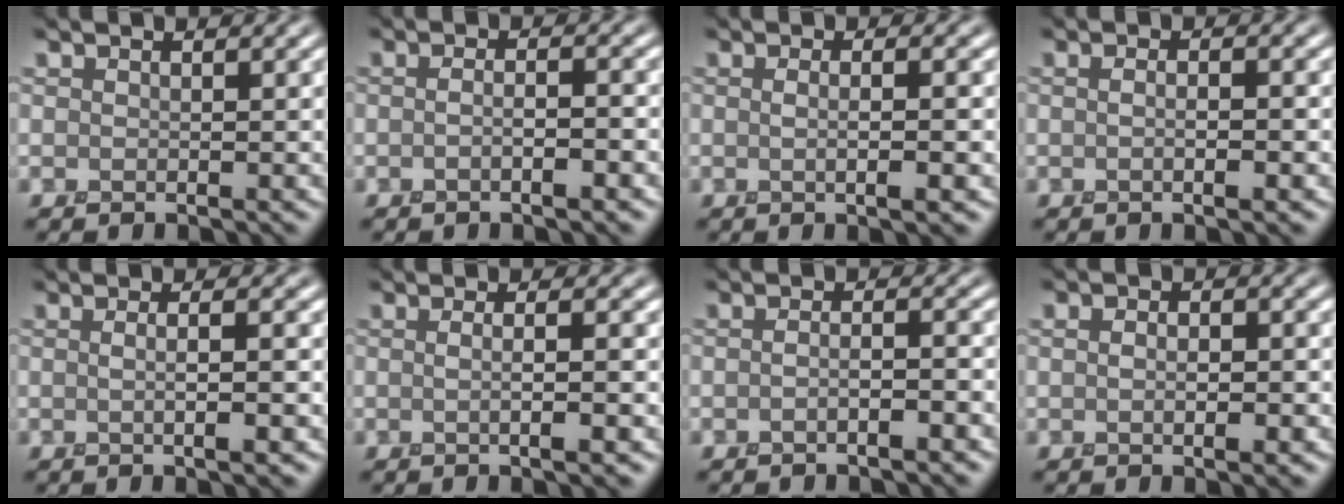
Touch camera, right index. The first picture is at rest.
{"total": 2.3, "force": [-0.8, 0.6, 2.1], "torque": [-0.018, 0.004, -0.015]}
{"total": 3.1, "force": [-0.1, 0.7, 3.0], "torque": [-0.035, -0.002, -0.006]}
{"total": 2.2, "force": [-0.4, 0.7, 2.0], "torque": [-0.017, -0.004, -0.009]}
{"total": 3.6, "force": [0.1, 1.0, 3.4], "torque": [-0.032, 0.003, -0.008]}
{"total": 3.6, "force": [0.0, 1.0, 3.4], "torque": [-0.031, 0.003, -0.009]}
{"total": 2.1, "force": [-1.0, 0.5, 1.8], "torque": [-0.023, 0.004, -0.015]}
{"total": 3.8, "force": [0.1, 2.3, 3.1], "torque": [-0.018, 0.011, -0.012]}